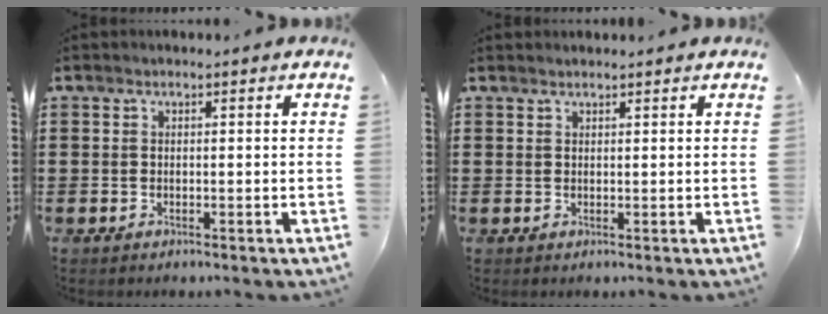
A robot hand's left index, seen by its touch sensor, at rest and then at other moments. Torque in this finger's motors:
{"motor_torque": [1.18, -0.96, 0.00, 0.01]}